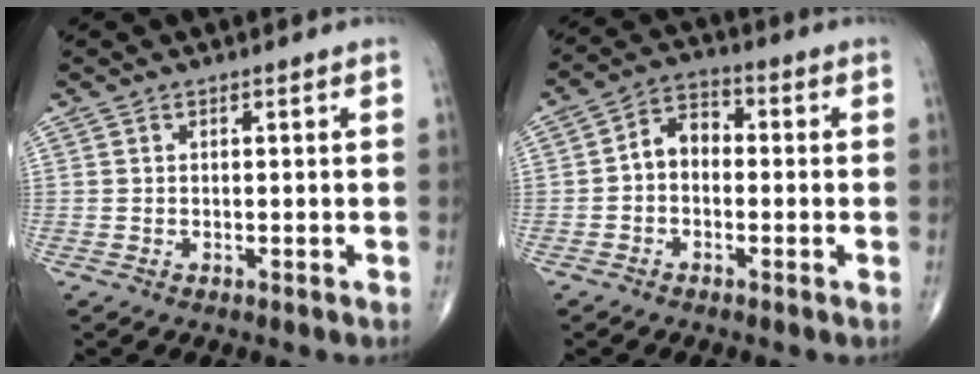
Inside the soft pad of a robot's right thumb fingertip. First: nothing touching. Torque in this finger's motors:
{"motor_torque": [0.07, 0.07, 0.18, -0.08, 0.10]}